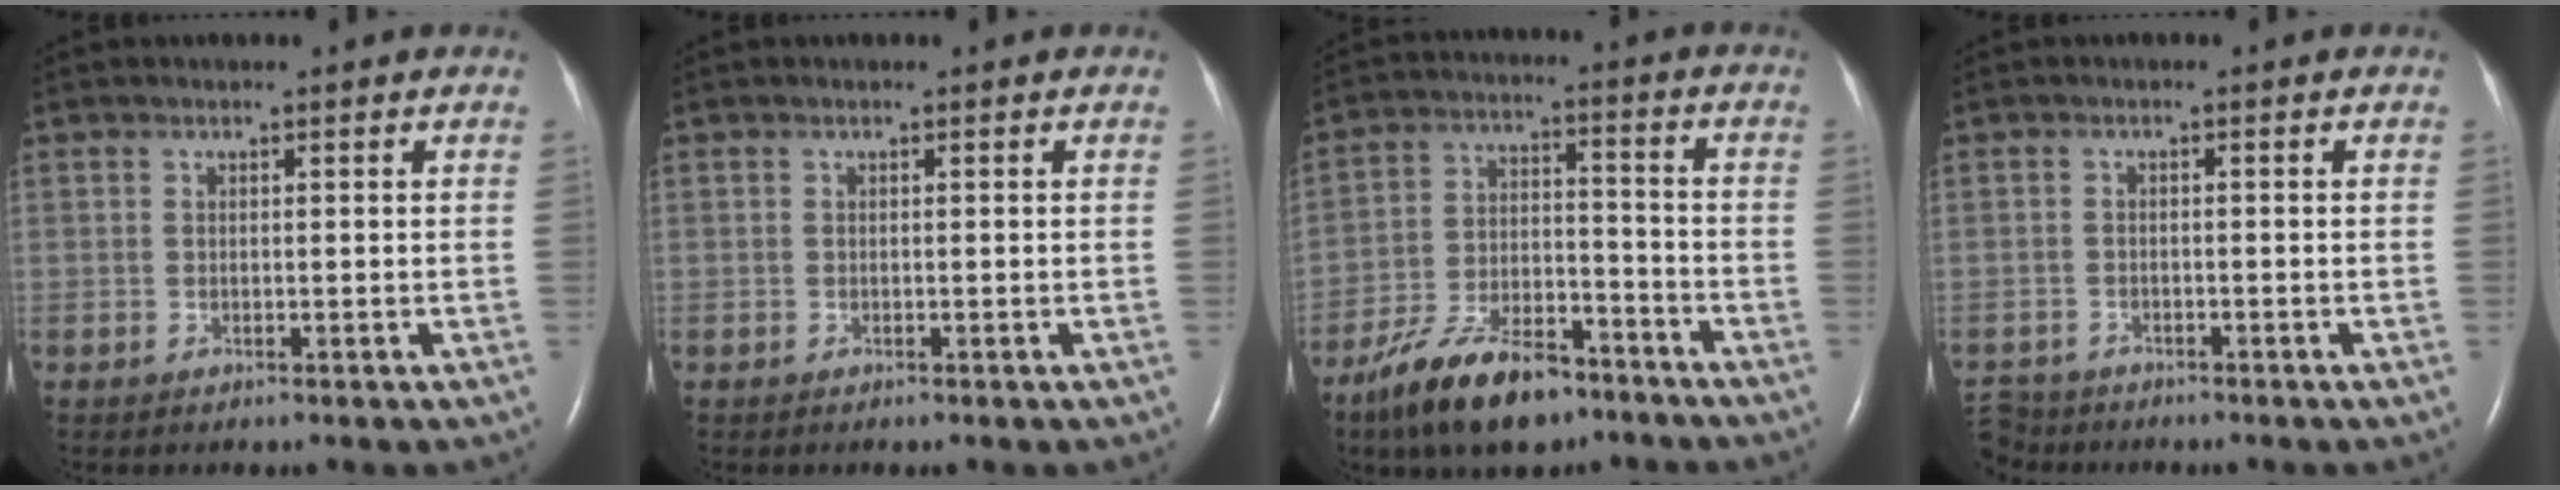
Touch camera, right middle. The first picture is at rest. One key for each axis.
{"total": 0.0}
{"total": 13.4, "fx": -9.8, "fy": 4.6, "fz": 7.9, "tx": -0.150, "ty": -0.003, "tz": -0.175}
{"total": 4.3, "fx": -4.0, "fy": 1.4, "fz": -0.2, "tx": 0.002, "ty": -0.012, "tz": -0.076}